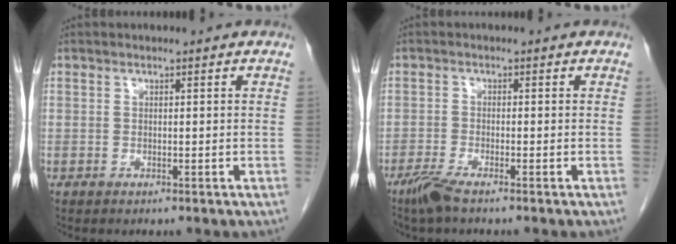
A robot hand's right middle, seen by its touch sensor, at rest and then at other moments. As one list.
[{"total": 3.1, "force": [-2.4, 0.1, 2.0], "torque": [-0.048, -0.007, -0.052]}]